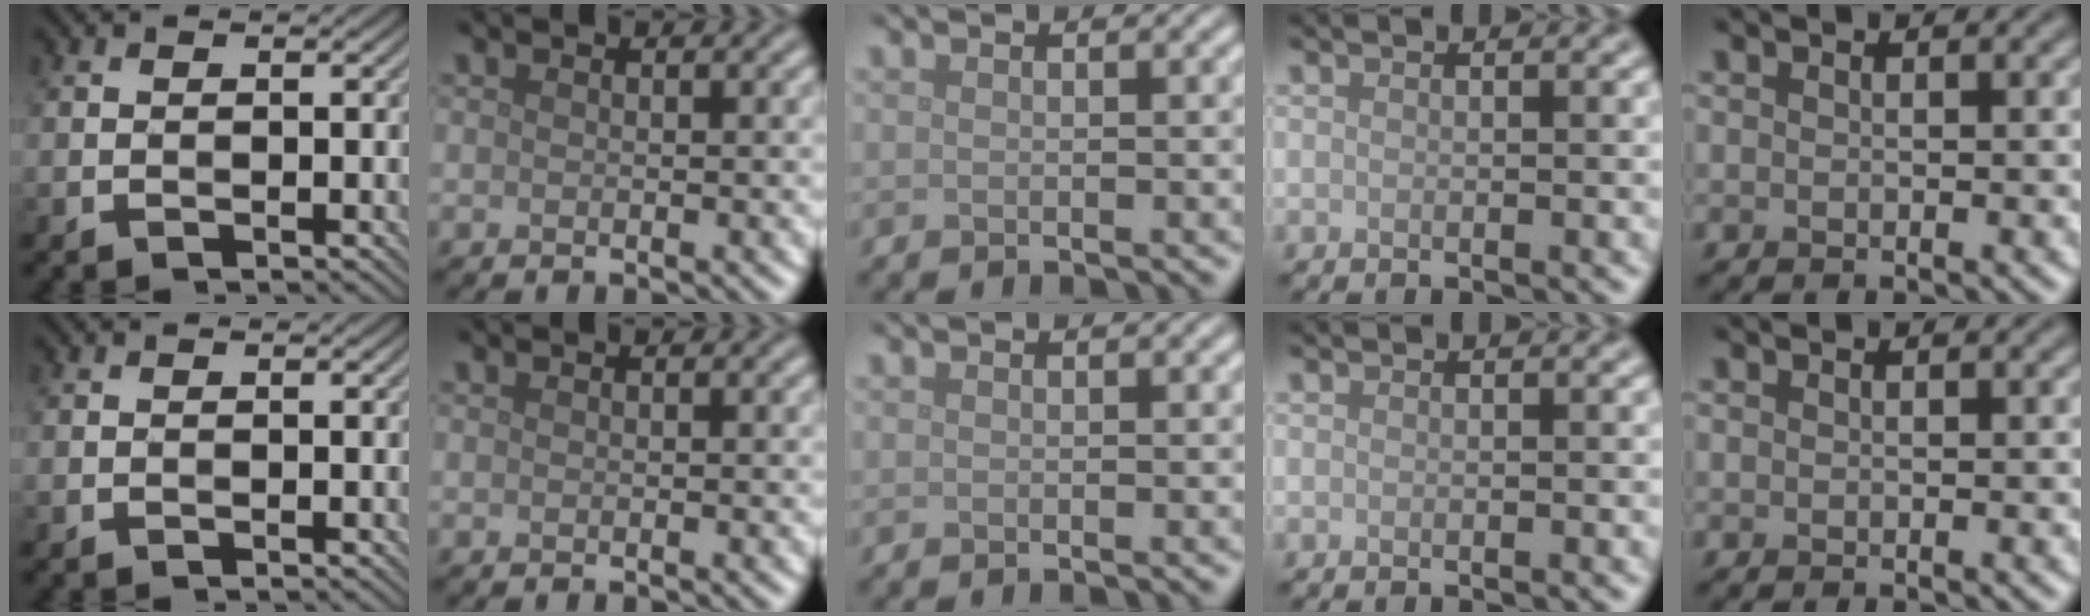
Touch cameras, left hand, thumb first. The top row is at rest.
{}